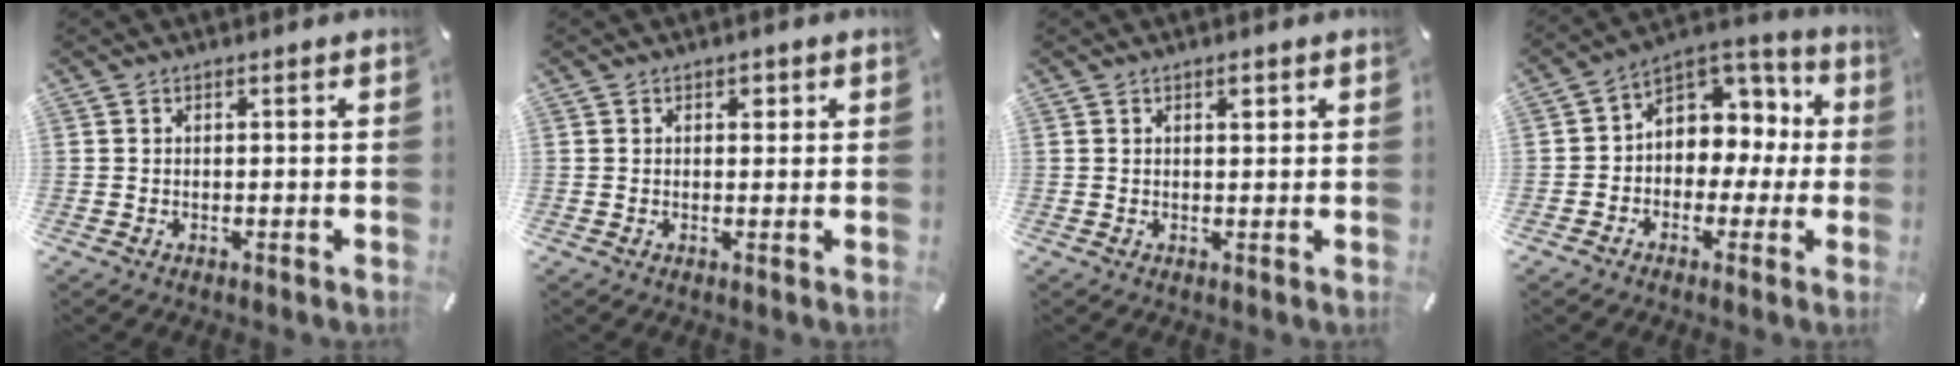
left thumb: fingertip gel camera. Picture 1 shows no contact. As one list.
[{"total": 1.5, "force": [0.6, 1.2, 0.7], "torque": [-0.001, -0.001, 0.005]}, {"total": 1.7, "force": [0.8, 0.8, 1.3], "torque": [-0.019, -0.001, 0.013]}, {"total": 8.5, "force": [1.1, 7.8, 3.3], "torque": [-0.054, -0.016, 0.025]}]